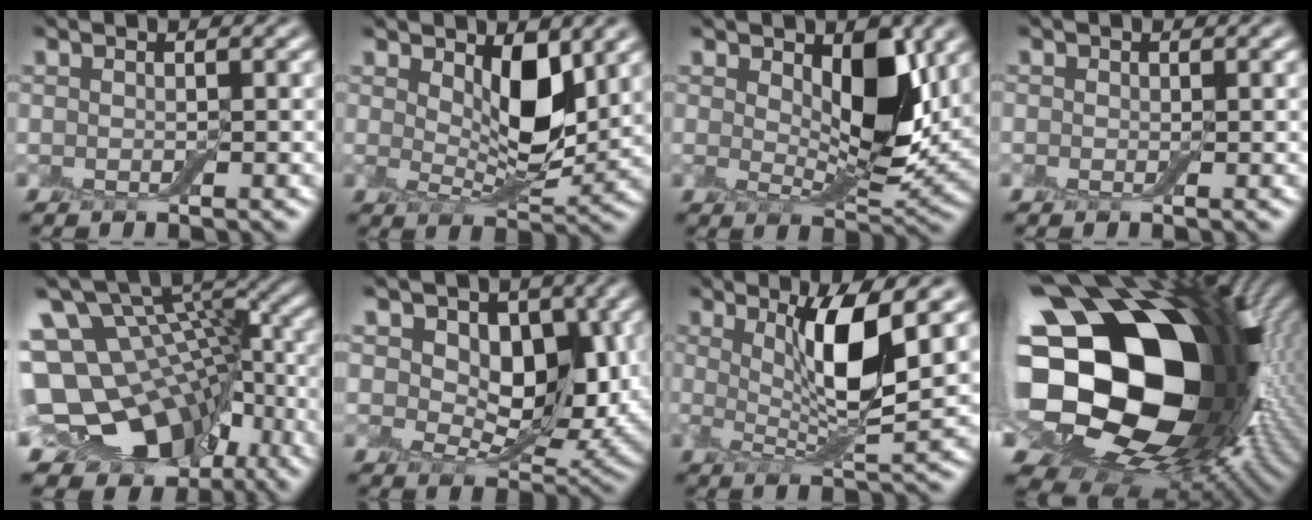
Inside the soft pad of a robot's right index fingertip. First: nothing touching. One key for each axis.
{"total": 4.4, "fx": 1.8, "fy": 1.9, "fz": 3.5, "tx": -0.065, "ty": -0.010, "tz": 0.031}
{"total": 5.4, "fx": 2.0, "fy": 2.5, "fz": 4.3, "tx": -0.070, "ty": -0.009, "tz": 0.035}
{"total": 0.0}
{"total": 14.1, "fx": -3.9, "fy": 11.0, "fz": 7.9, "tx": -0.139, "ty": -0.011, "tz": -0.033}
{"total": 9.0, "fx": 3.2, "fy": 5.8, "fz": 6.1, "tx": -0.090, "ty": -0.002, "tz": 0.028}
{"total": 5.5, "fx": 1.8, "fy": 0.7, "fz": 5.2, "tx": -0.093, "ty": -0.008, "tz": 0.034}
{"total": 23.0, "fx": -0.2, "fy": 16.8, "fz": 15.7, "tx": -0.272, "ty": -0.062, "tz": -0.019}